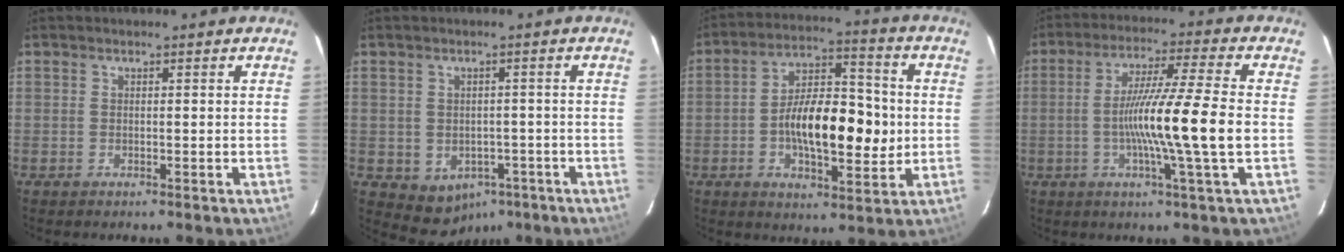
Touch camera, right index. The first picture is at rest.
{"total": 6.9, "force": [-3.2, 5.7, 2.2], "torque": [-0.040, 0.014, -0.019]}
{"total": 15.1, "force": [-1.5, 6.2, 13.7], "torque": [-0.240, 0.014, -0.026]}
{"total": 13.0, "force": [-2.2, -1.9, 12.7], "torque": [-0.219, -0.008, -0.043]}